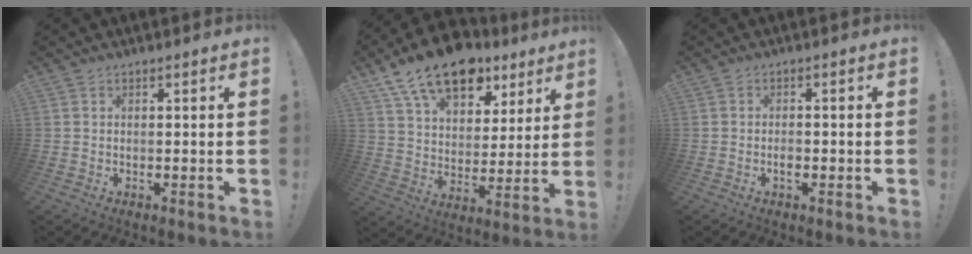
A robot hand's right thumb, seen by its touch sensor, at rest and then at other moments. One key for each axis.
{"total": 18.2, "fx": 12.2, "fy": 9.8, "fz": 9.4, "tx": -0.146, "ty": -0.080, "tz": 0.217}
{"total": 1.7, "fx": -0.7, "fy": 0.9, "fz": 1.2, "tx": -0.010, "ty": 0.000, "tz": -0.014}